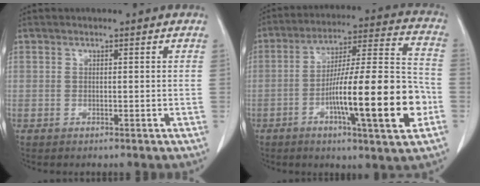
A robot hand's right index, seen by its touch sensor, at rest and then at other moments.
{"total": 19.6, "force": [-5.9, 1.5, 18.7], "torque": [-0.286, 0.005, -0.089]}